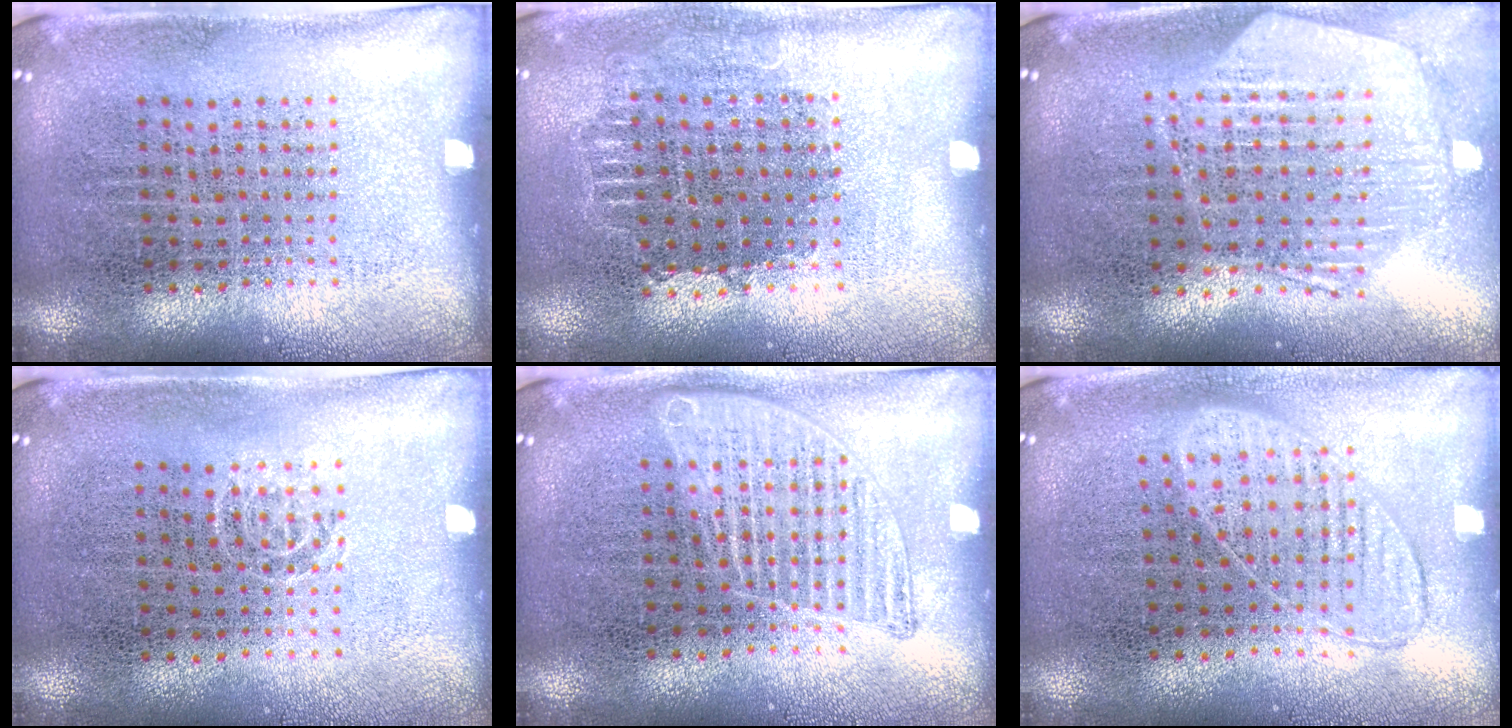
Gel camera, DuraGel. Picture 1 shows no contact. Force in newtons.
{"total": 0.8, "press": 0.7, "slide": 0.3}
{"total": 1.3, "press": 1.2, "slide": 0.4}
{"total": 0.5, "press": 0.4, "slide": 0.3}
{"total": 1.7, "press": 1.7, "slide": 0.3}
{"total": 0.9, "press": 0.8, "slide": 0.3}